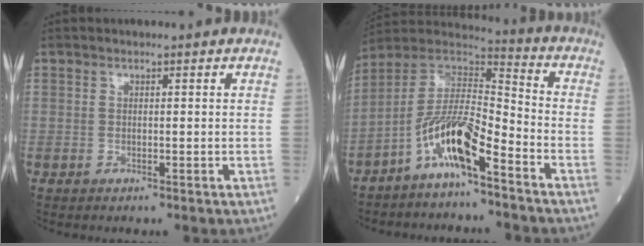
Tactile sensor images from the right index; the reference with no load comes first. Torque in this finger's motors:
{"motor_torque": [1.49, -0.65, 0.83, 0.21]}